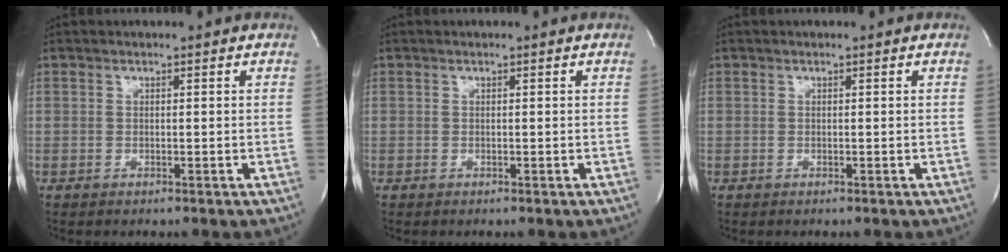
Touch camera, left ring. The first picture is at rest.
{"total": 0.0}
{"total": 0.0}